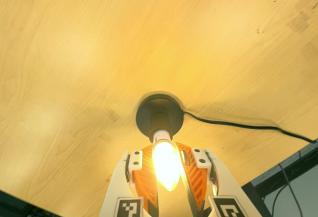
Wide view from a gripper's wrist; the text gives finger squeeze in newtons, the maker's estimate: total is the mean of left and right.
{"total": 15.9, "left": 15.6, "right": 16.2}